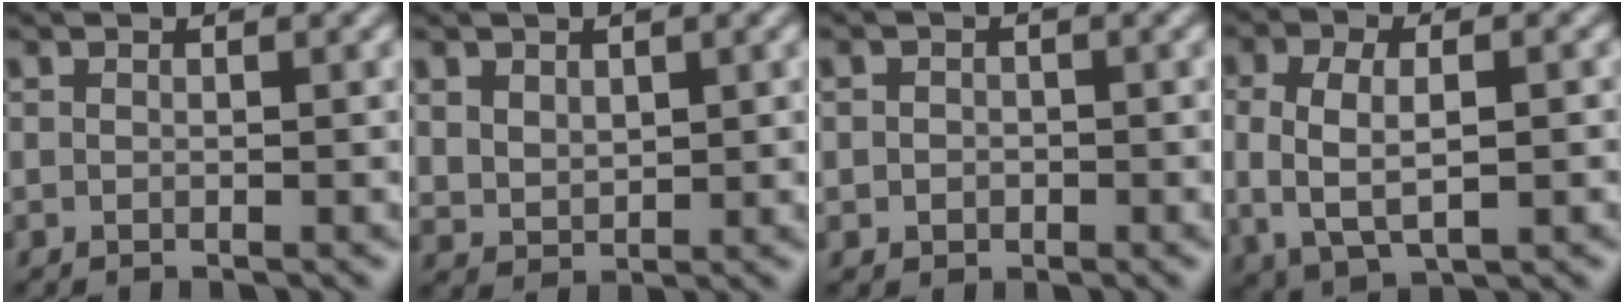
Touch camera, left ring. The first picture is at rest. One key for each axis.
{"total": 2.1, "fx": 1.0, "fy": 1.5, "fz": 1.0, "tx": -0.027, "ty": -0.007, "tz": 0.025}
{"total": 1.4, "fx": -0.2, "fy": 1.3, "fz": 0.4, "tx": 0.006, "ty": -0.005, "tz": -0.005}
{"total": 5.2, "fx": -0.5, "fy": 2.7, "fz": 4.4, "tx": -0.094, "ty": -0.005, "tz": -0.004}